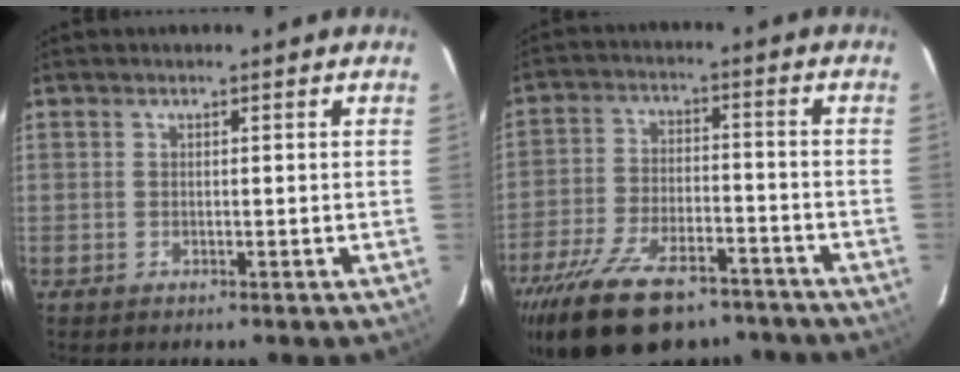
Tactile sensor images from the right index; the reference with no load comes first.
{"total": 20.2, "force": [-15.0, 8.6, 10.4], "torque": [-0.216, -0.022, -0.237]}